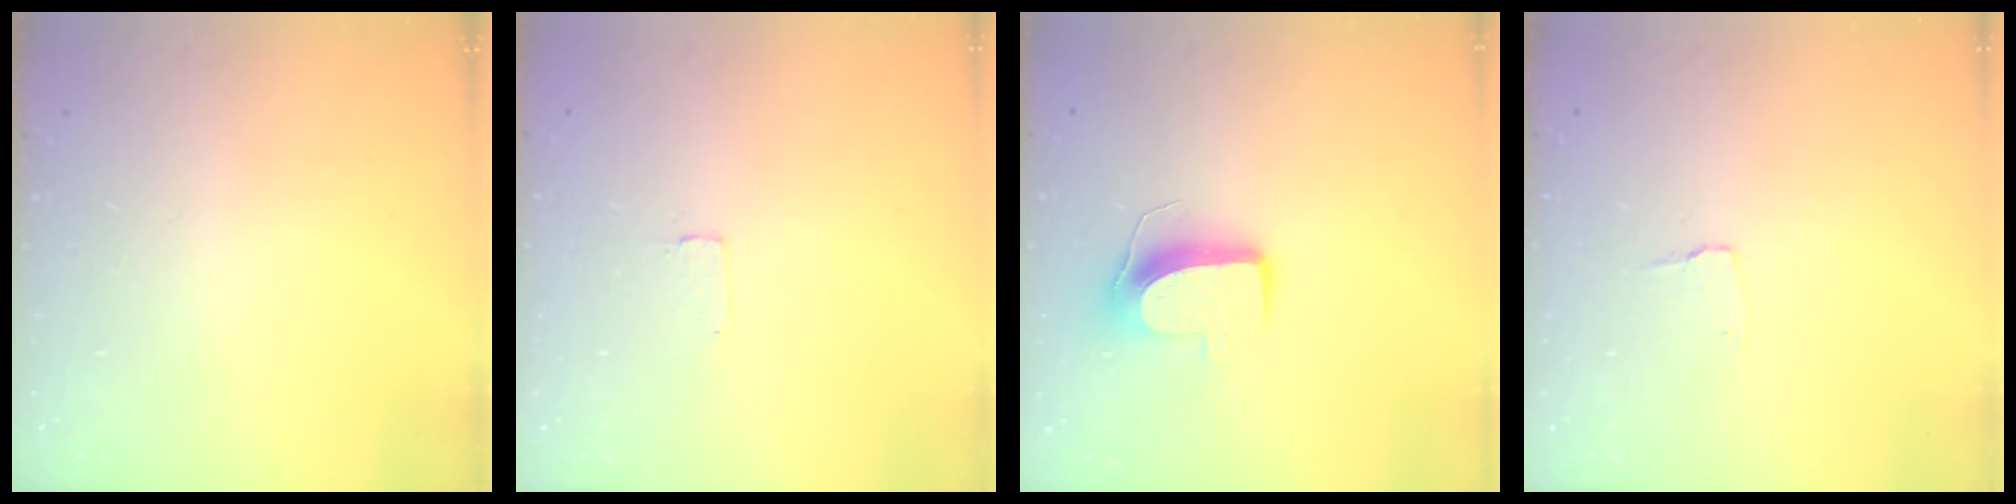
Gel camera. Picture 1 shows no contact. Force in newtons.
{"total": 1.7, "press": 1.7, "slide": 0.1}
{"total": 9.5, "press": 9.5, "slide": 0.3}
{"total": 2.9, "press": 2.9, "slide": 0.3}